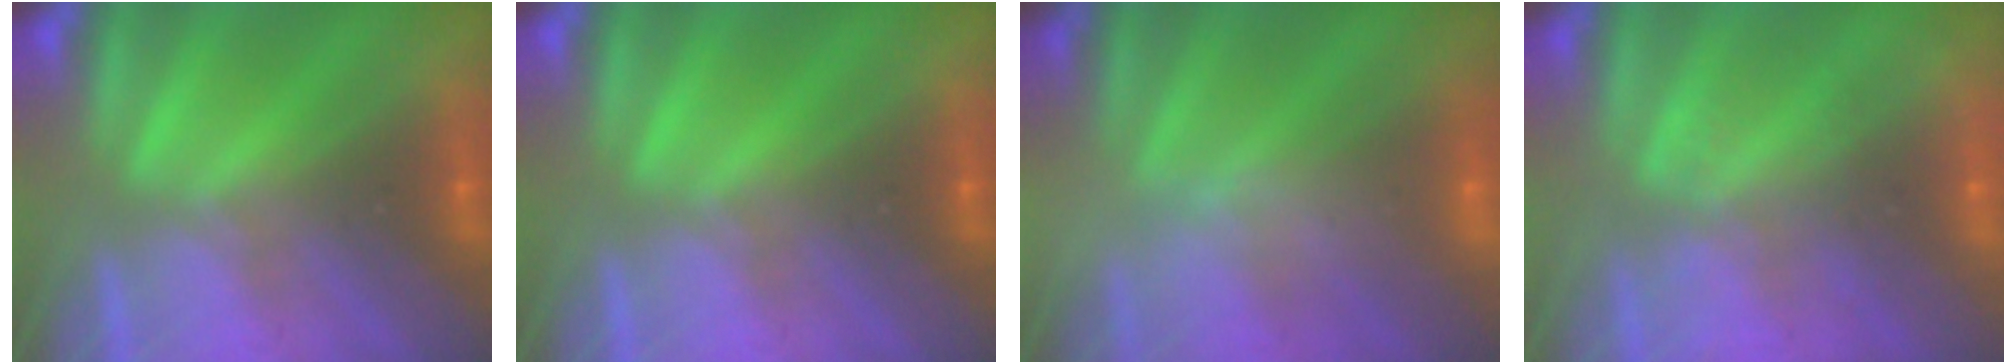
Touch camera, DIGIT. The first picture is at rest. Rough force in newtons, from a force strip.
{"total": 0.0}
{"total": 2.6}
{"total": 1.9}